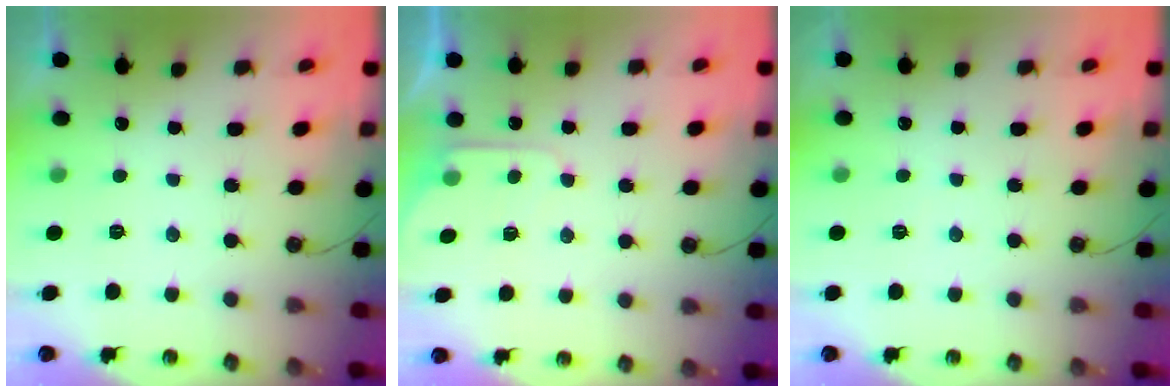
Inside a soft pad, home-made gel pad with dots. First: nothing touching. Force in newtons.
{"total": 6.0, "press": 6.0, "slide": 0.7}
{"total": 2.4, "press": 2.3, "slide": 0.4}